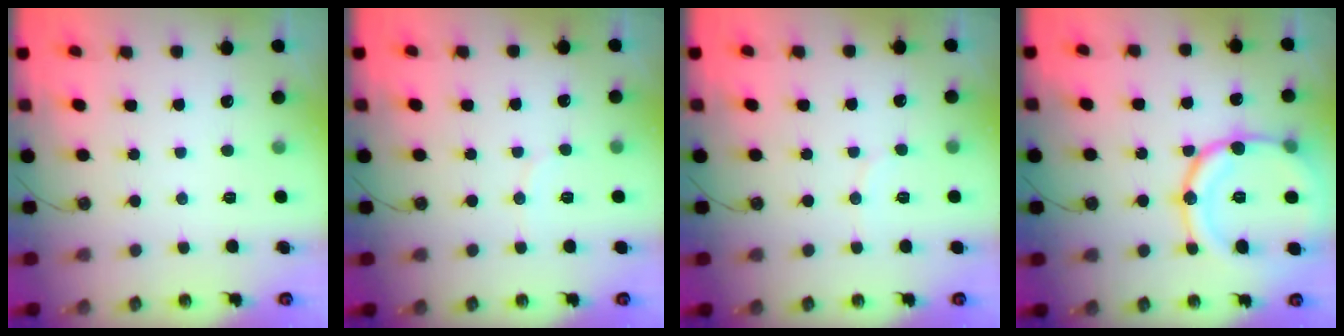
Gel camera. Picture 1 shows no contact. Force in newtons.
{"total": 2.9, "press": 2.9, "slide": 0.3}
{"total": 2.9, "press": 2.9, "slide": 0.3}
{"total": 19.1, "press": 19.1, "slide": 1.6}